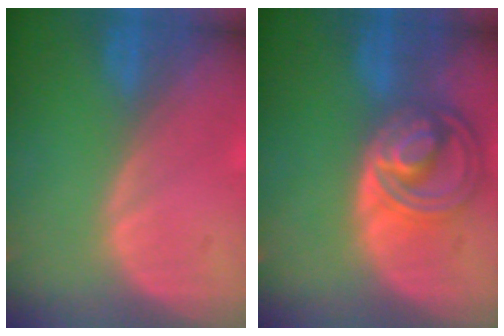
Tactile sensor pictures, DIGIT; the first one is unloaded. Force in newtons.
{"total": 8.6, "press": 7.4, "slide": 4.4}